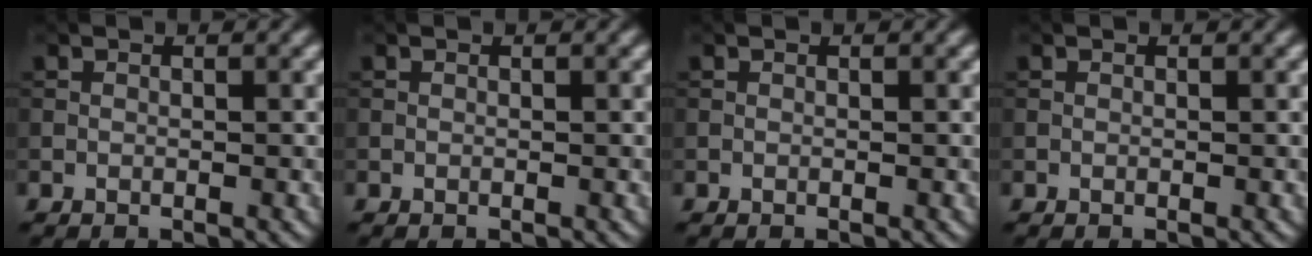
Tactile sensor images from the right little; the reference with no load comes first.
{"total": 0.0}
{"total": 0.0}
{"total": 0.0}